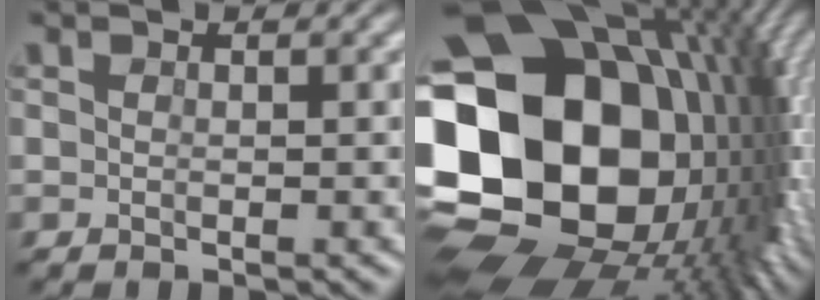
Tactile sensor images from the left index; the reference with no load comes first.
{"total": 22.1, "force": [1.0, 16.4, 14.7], "torque": [-0.304, -0.032, 0.053]}